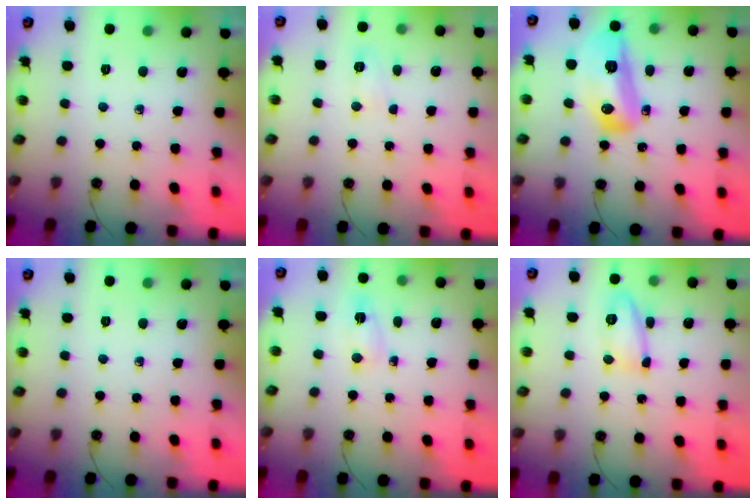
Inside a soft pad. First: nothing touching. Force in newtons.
{"total": 4.1, "press": 4.0, "slide": 0.5}
{"total": 13.4, "press": 13.4, "slide": 1.2}
{"total": 0.0}
{"total": 3.3, "press": 3.3, "slide": 0.4}
{"total": 11.4, "press": 11.3, "slide": 1.6}